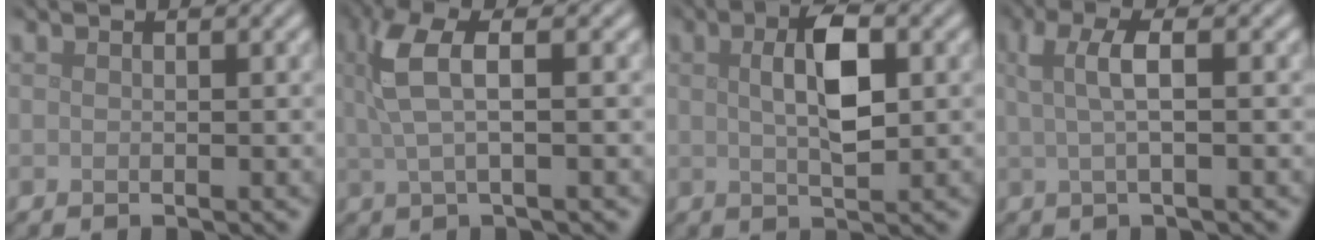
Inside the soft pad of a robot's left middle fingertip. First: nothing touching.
{"total": 4.4, "force": [1.2, 1.2, 4.0], "torque": [-0.083, 0.008, 0.023]}
{"total": 4.6, "force": [1.0, 1.6, 4.1], "torque": [-0.081, 0.005, 0.017]}
{"total": 3.2, "force": [0.6, 0.9, 3.0], "torque": [-0.052, 0.007, 0.009]}